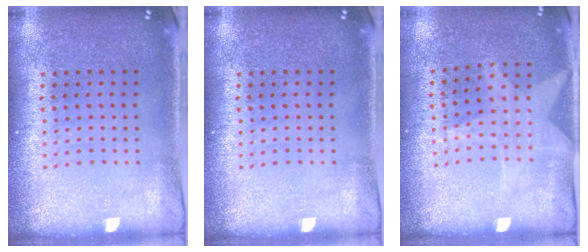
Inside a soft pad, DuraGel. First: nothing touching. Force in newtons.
{"total": 0.0}
{"total": 1.1, "press": 0.9, "slide": 0.7}